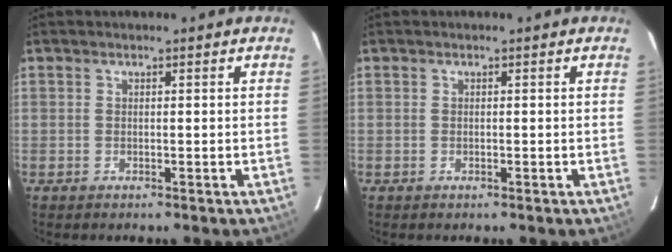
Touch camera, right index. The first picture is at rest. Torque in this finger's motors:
{"motor_torque": [-0.11, -0.02, -0.04, 0.00]}